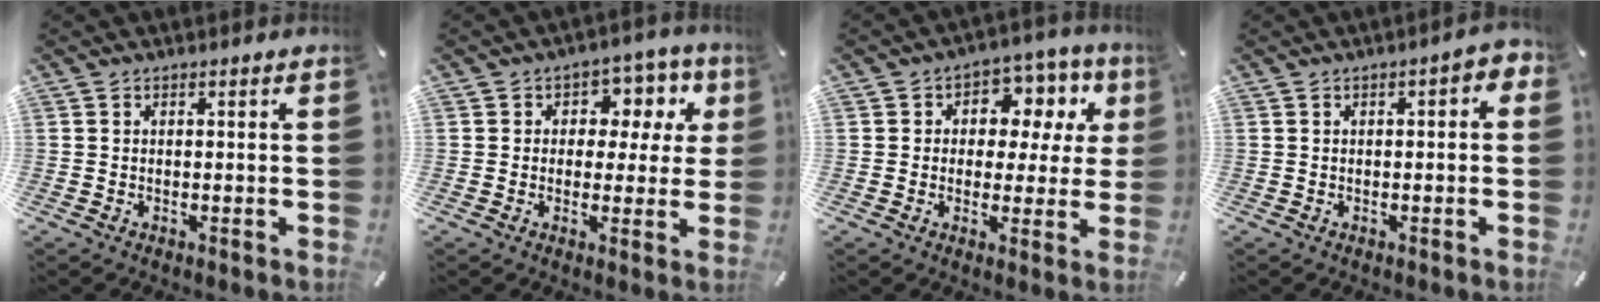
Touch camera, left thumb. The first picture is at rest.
{"total": 8.4, "force": [2.0, 6.7, 4.8], "torque": [-0.060, -0.005, 0.030]}
{"total": 9.8, "force": [2.3, 7.5, 5.8], "torque": [-0.070, -0.010, 0.038]}
{"total": 3.5, "force": [-0.5, 1.5, 3.1], "torque": [-0.047, 0.008, -0.011]}